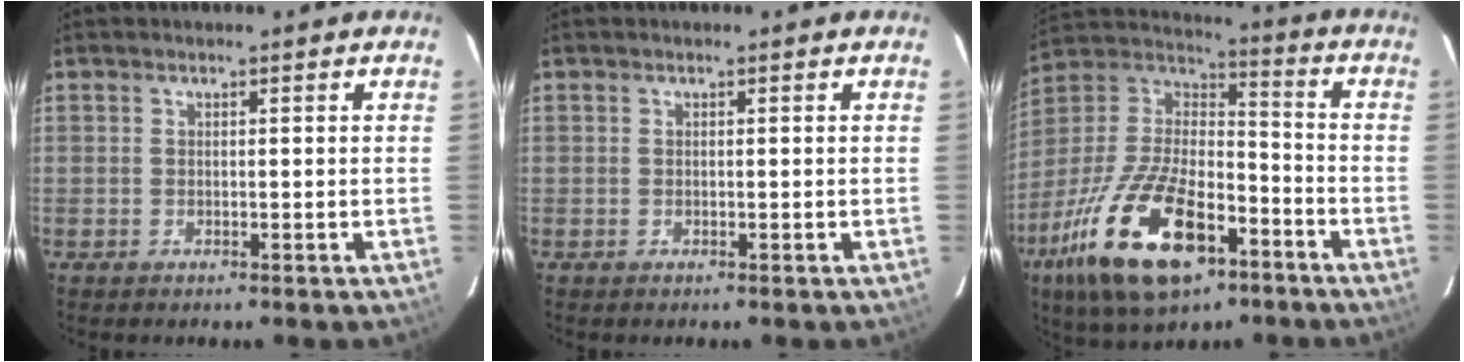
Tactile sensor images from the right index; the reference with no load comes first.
{"total": 0.0}
{"total": 24.0, "force": [-12.8, 10.6, 17.4], "torque": [-0.354, -0.026, -0.218]}